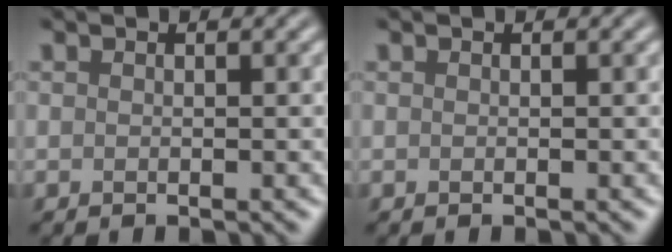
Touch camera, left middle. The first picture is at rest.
{"total": 0.0}